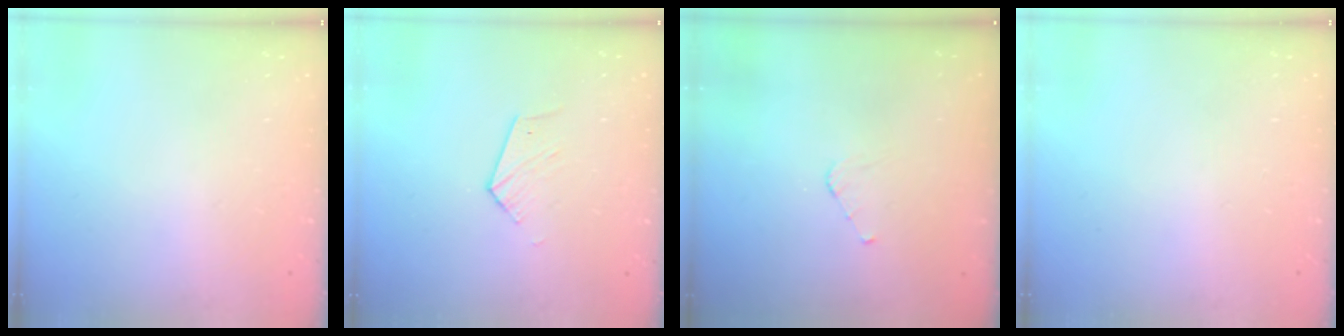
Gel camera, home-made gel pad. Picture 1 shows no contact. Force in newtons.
{"total": 3.9, "press": 3.8, "slide": 0.4}
{"total": 3.0, "press": 3.0, "slide": 0.2}
{"total": 0.0}